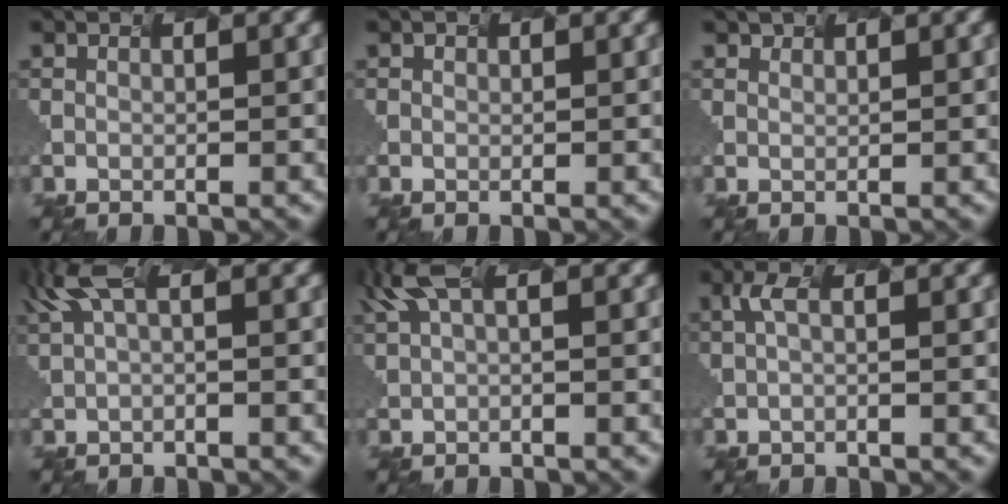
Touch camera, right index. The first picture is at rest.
{"total": 0.9, "force": [-0.5, -0.5, -0.7], "torque": [0.004, -0.007, 0.009]}
{"total": 0.9, "force": [0.7, -0.4, -0.5], "torque": [0.001, -0.007, 0.031]}
{"total": 3.3, "force": [1.2, 0.5, 3.0], "torque": [-0.071, 0.016, 0.049]}
{"total": 3.0, "force": [1.3, 0.4, 2.7], "torque": [-0.062, 0.016, 0.045]}
{"total": 1.0, "force": [-0.7, -0.4, 0.6], "torque": [-0.026, 0.003, 0.017]}